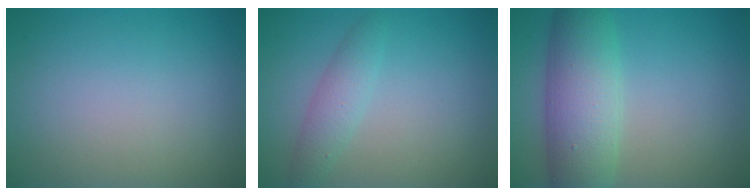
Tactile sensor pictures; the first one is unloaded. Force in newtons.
{"total": 2.3, "press": 2.3, "slide": 0.1}
{"total": 7.1, "press": 7.1, "slide": 0.2}